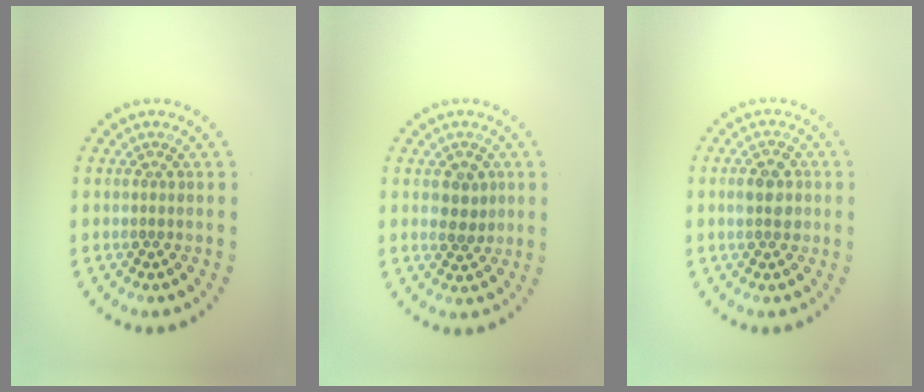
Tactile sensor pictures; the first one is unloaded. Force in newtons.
{"total": 2.4, "press": 2.3, "slide": 0.5}
{"total": 2.5, "press": 2.5, "slide": 0.1}